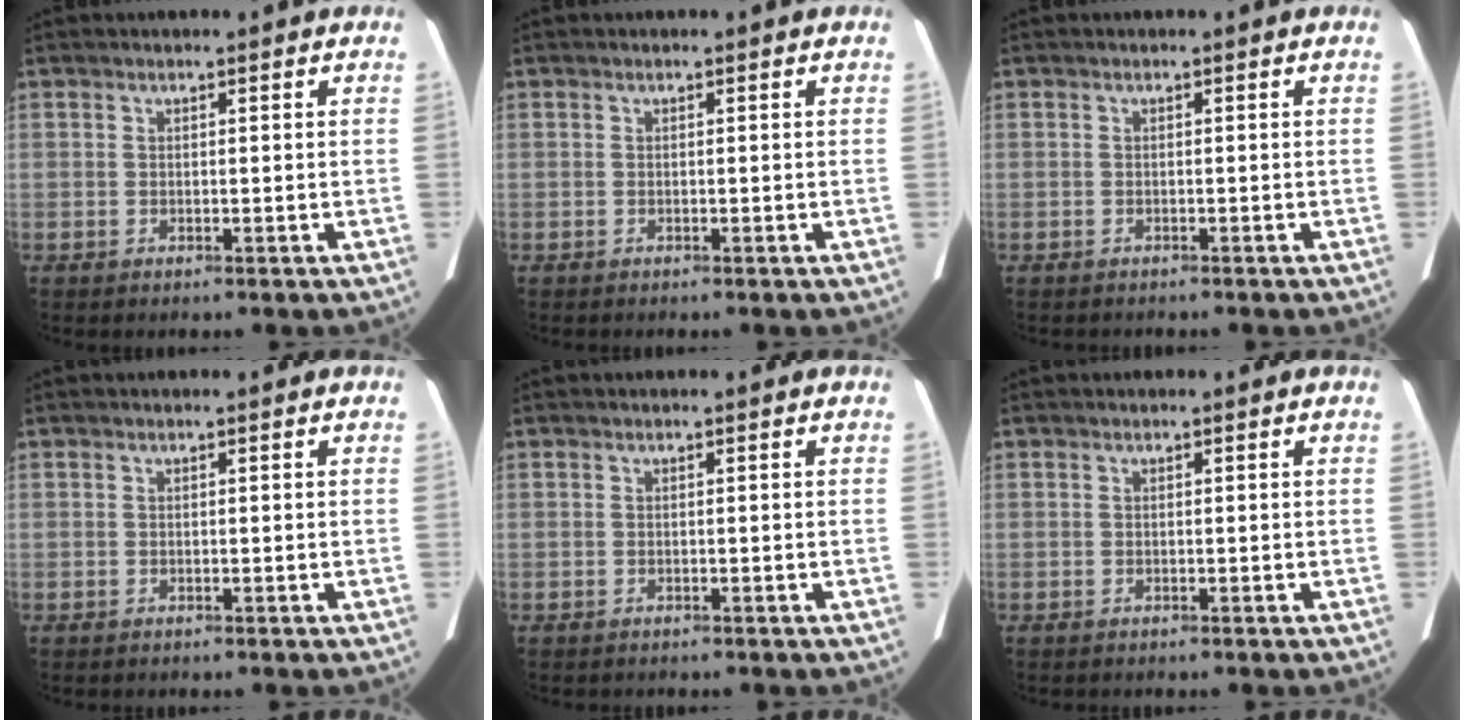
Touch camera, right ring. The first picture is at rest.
{"total": 0.0}
{"total": 1.7, "force": [-1.6, 0.6, 0.5], "torque": [-0.013, -0.003, -0.015]}
{"total": 0.0}
{"total": 1.5, "force": [-1.3, 0.5, 0.5], "torque": [-0.012, -0.003, -0.013]}
{"total": 0.7, "force": [-0.6, 0.2, 0.2], "torque": [-0.009, -0.001, -0.007]}